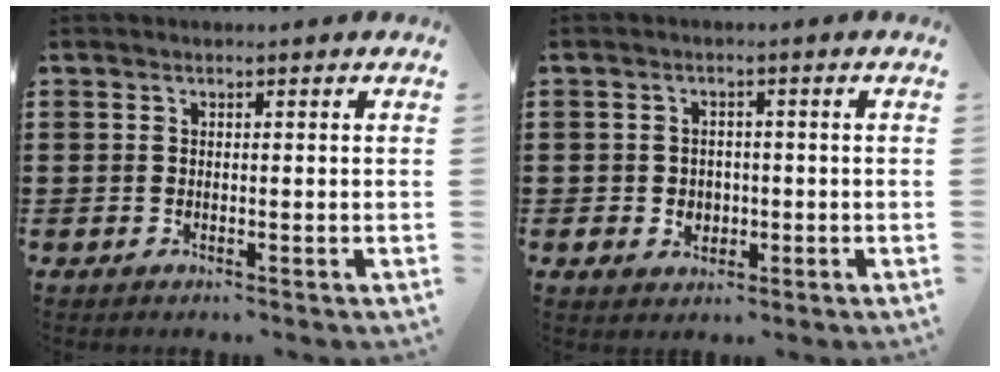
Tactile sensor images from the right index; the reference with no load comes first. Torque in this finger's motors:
{"motor_torque": [1.35, 0.79, 0.06, 0.06]}